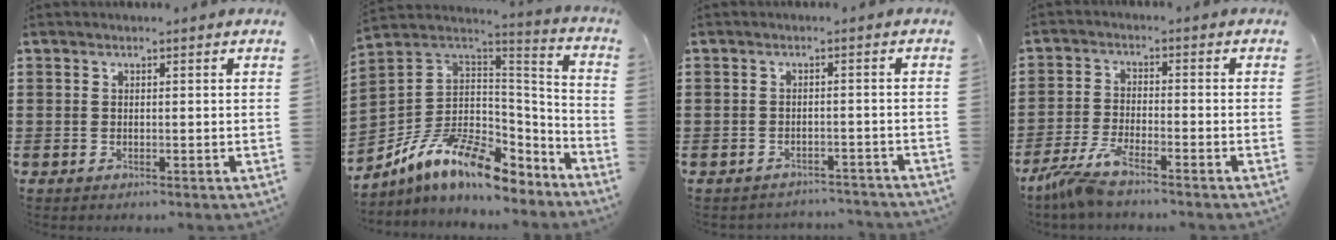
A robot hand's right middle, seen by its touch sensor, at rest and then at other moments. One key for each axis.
{"total": 11.0, "fx": -7.3, "fy": 4.3, "fz": 7.0, "tx": -0.154, "ty": 0.006, "tz": -0.146}
{"total": 2.0, "fx": -2.0, "fy": 0.2, "fz": -0.1, "tx": -0.006, "ty": 0.002, "tz": -0.044}
{"total": 5.5, "fx": -4.6, "fy": 0.4, "fz": 2.9, "tx": -0.074, "ty": -0.013, "tz": -0.092}